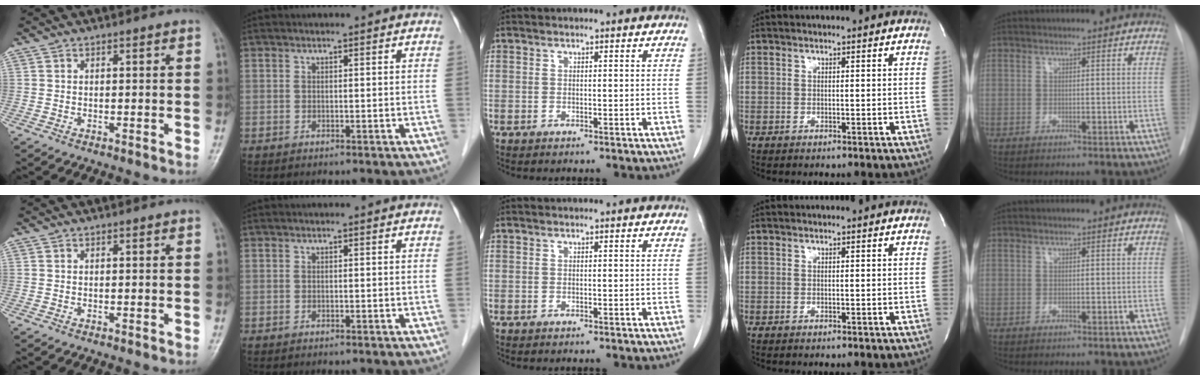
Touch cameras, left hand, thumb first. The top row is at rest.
{}